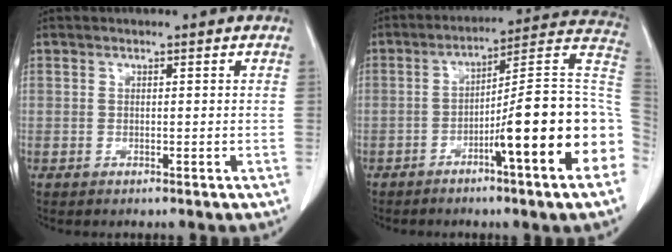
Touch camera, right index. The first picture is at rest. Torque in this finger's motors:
{"motor_torque": [2.14, 0.00, 1.05, 0.21]}